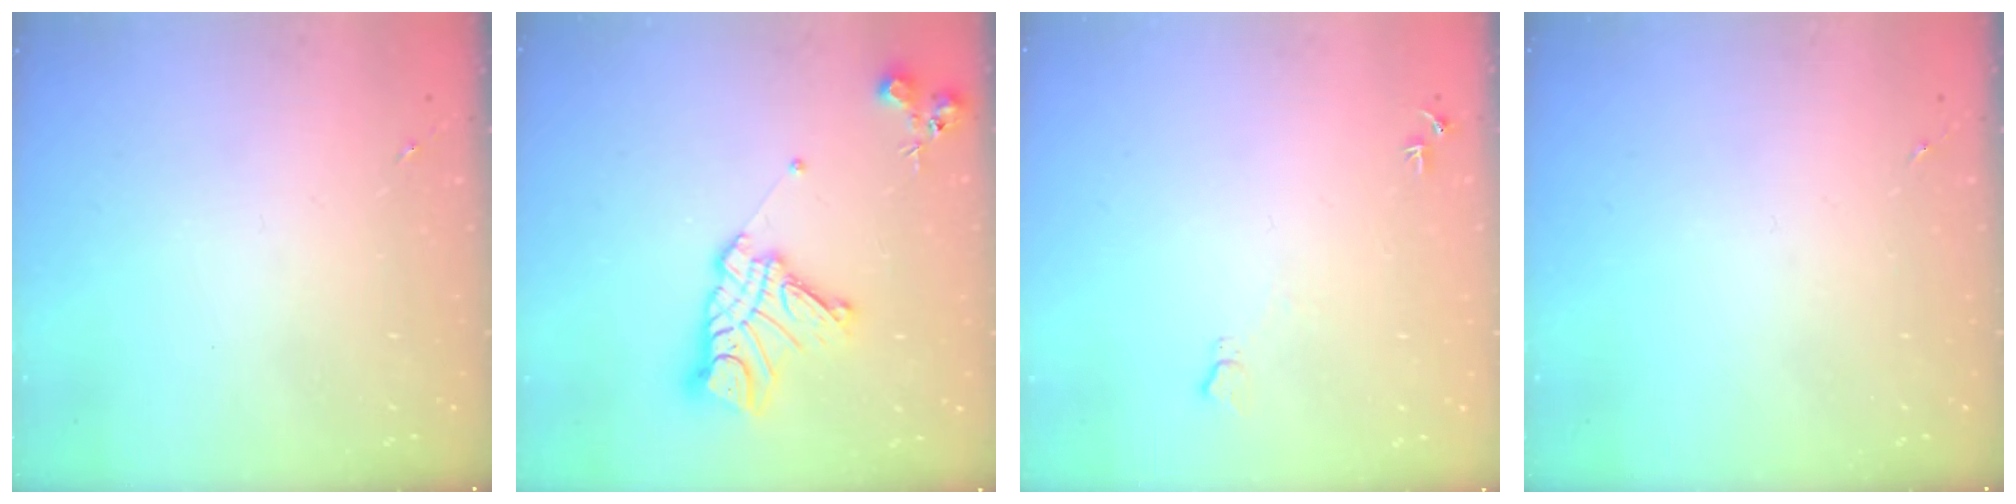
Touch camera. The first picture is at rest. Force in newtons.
{"total": 16.1, "press": 16.0, "slide": 1.6}
{"total": 5.8, "press": 5.8, "slide": 0.7}
{"total": 0.0}